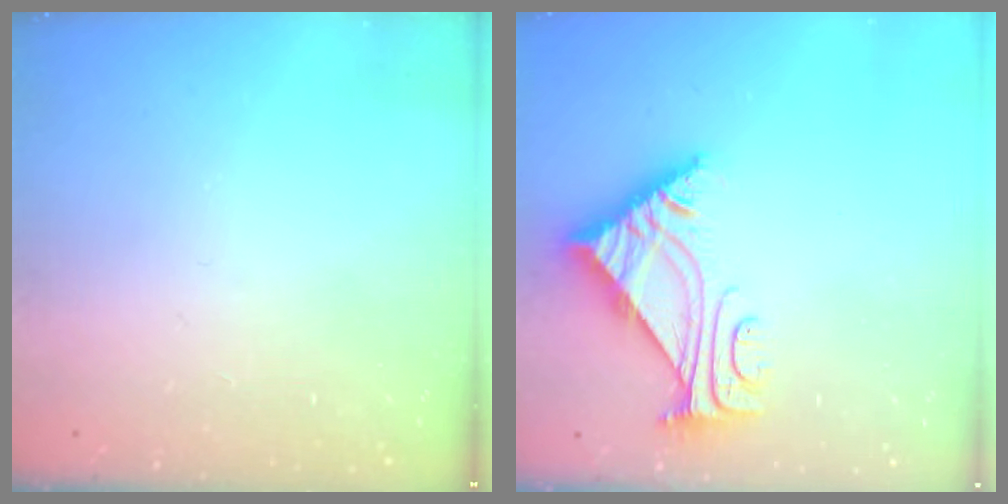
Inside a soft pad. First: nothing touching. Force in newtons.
{"total": 5.6, "press": 5.5, "slide": 0.8}